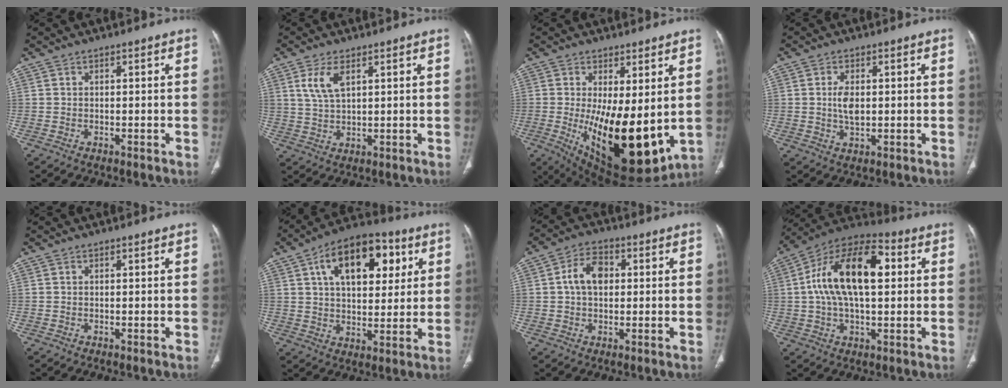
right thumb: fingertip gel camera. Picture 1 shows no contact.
{"total": 5.5, "force": [2.5, 2.5, 4.3], "torque": [-0.089, -0.007, 0.058]}
{"total": 18.5, "force": [-1.1, 7.4, 16.8], "torque": [-0.261, -0.044, 0.010]}
{"total": 4.0, "force": [0.3, 2.2, 3.4], "torque": [-0.063, -0.003, 0.008]}
{"total": 0.0}
{"total": 18.1, "force": [6.8, 10.1, 13.4], "torque": [-0.165, -0.002, 0.104]}
{"total": 7.0, "force": [1.0, 4.7, 5.0], "torque": [-0.079, 0.014, 0.012]}
{"total": 18.9, "force": [3.1, 9.4, 16.1], "torque": [-0.276, 0.030, 0.044]}